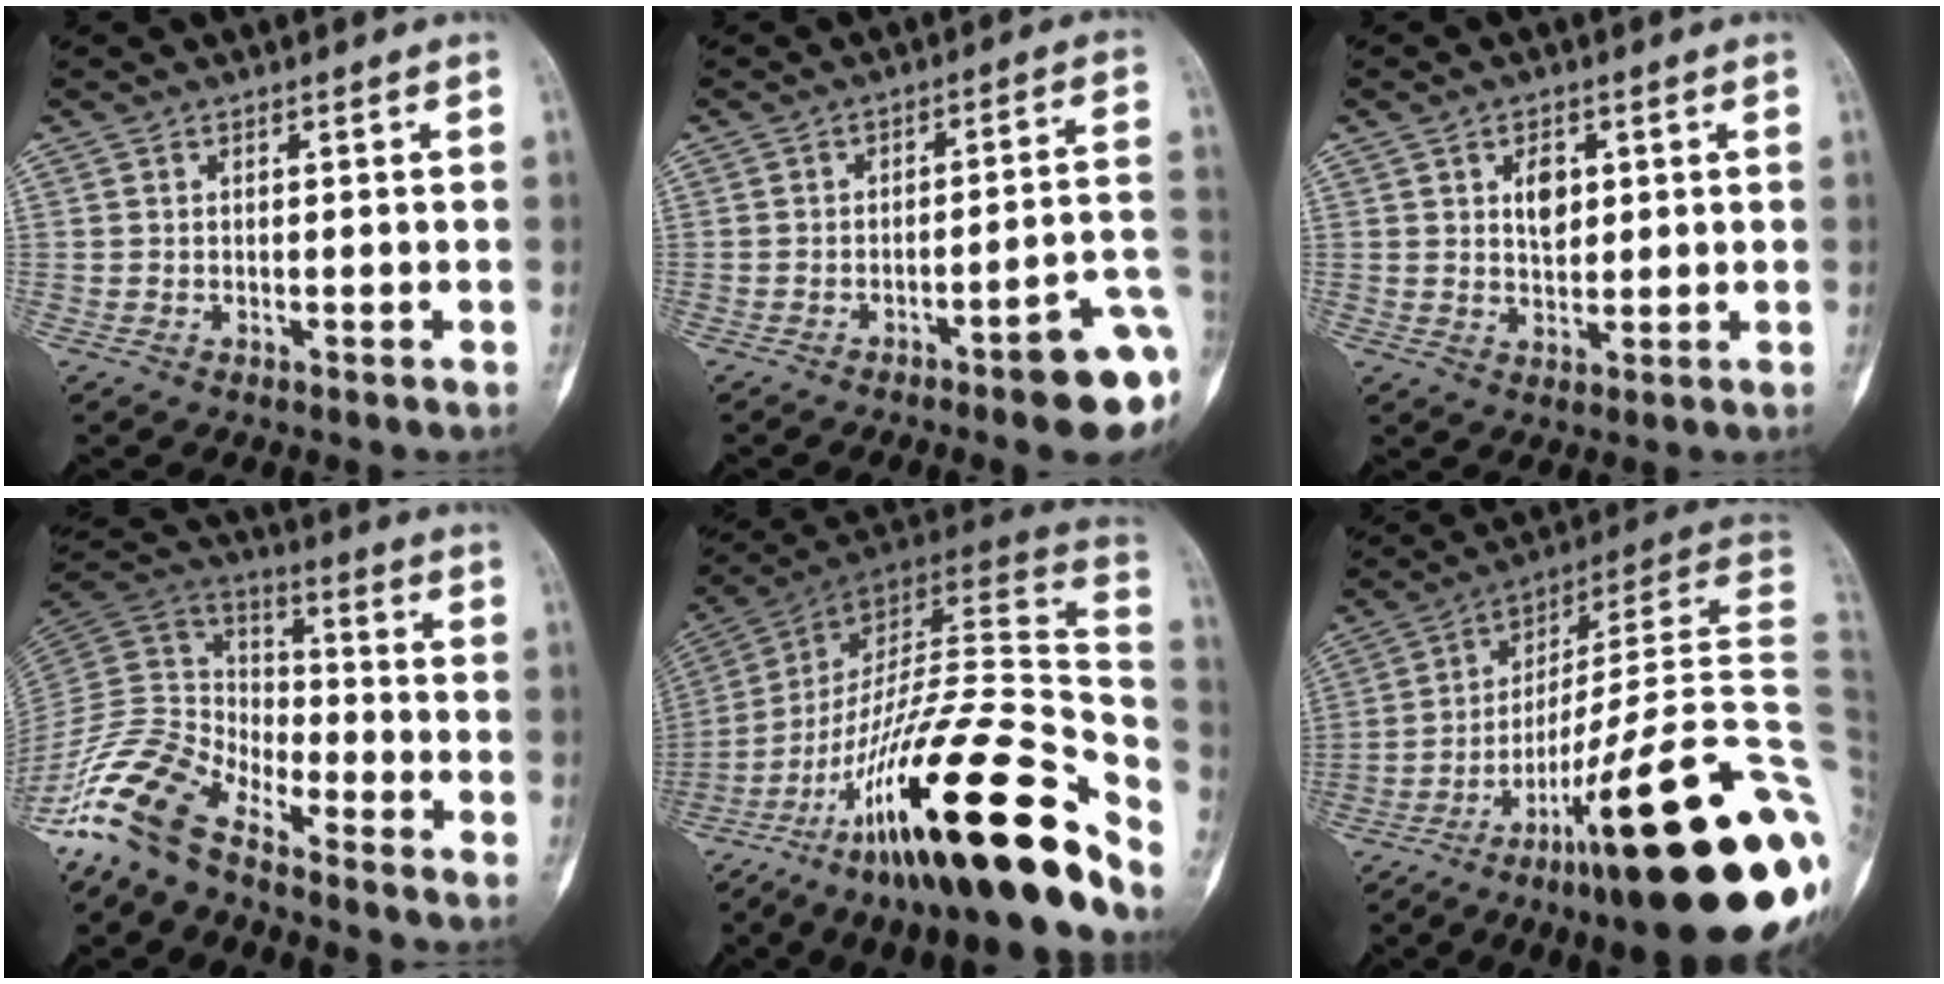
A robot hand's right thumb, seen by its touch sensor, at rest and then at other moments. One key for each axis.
{"total": 12.3, "fx": -5.1, "fy": 2.1, "fz": 11.0, "tx": -0.119, "ty": 0.031, "tz": -0.065}
{"total": 4.7, "fx": 1.4, "fy": 3.0, "fz": 3.3, "tx": -0.040, "ty": -0.009, "tz": 0.025}
{"total": 14.7, "fx": -11.2, "fy": 6.1, "fz": 7.3, "tx": -0.134, "ty": 0.082, "tz": -0.231}
{"total": 36.1, "fx": -18.8, "fy": 9.5, "fz": 29.3, "tx": -0.382, "ty": 0.061, "tz": -0.295}
{"total": 32.4, "fx": -12.0, "fy": 5.7, "fz": 29.5, "tx": -0.304, "ty": 0.087, "tz": -0.188}